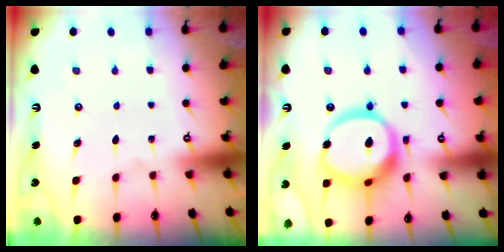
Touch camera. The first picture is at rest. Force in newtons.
{"total": 18.8, "press": 18.7, "slide": 2.2}